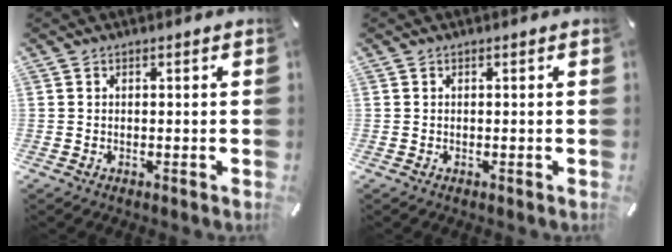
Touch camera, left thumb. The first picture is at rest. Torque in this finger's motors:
{"motor_torque": [-0.33, 0.00, -0.03, 0.12, 0.00]}